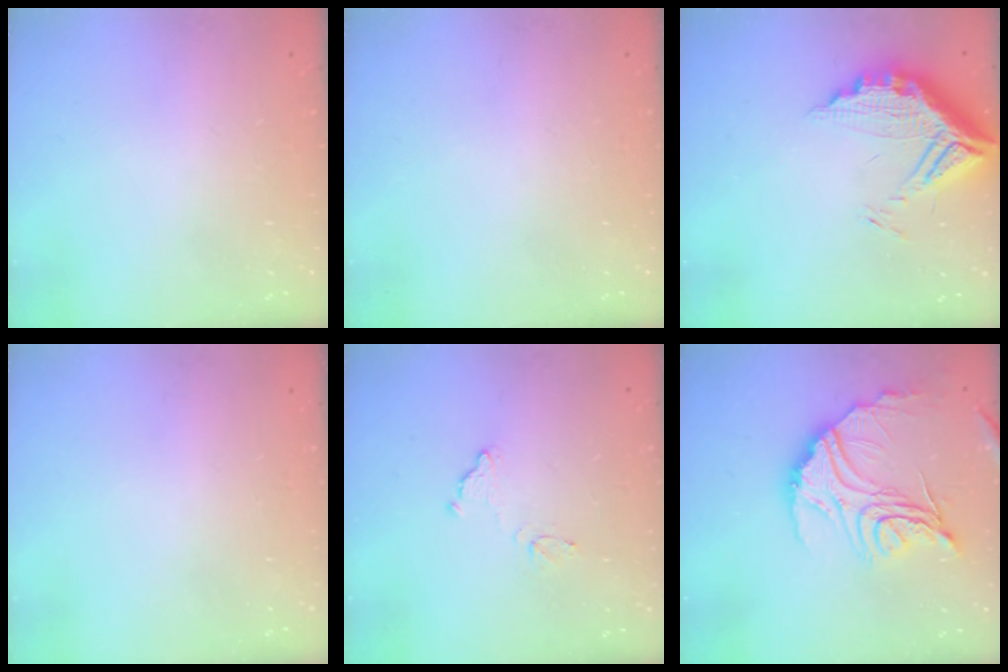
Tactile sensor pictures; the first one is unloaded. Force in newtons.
{"total": 0.0}
{"total": 14.5, "press": 14.4, "slide": 1.1}
{"total": 0.0}
{"total": 8.6, "press": 8.6, "slide": 0.5}
{"total": 20.5, "press": 20.5, "slide": 1.3}